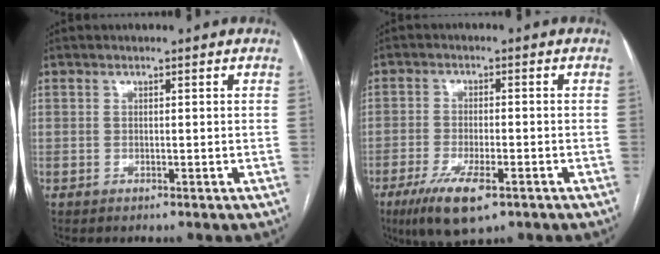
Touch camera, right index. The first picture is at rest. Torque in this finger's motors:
{"motor_torque": [0.17, -0.19, 0.48, 0.14]}